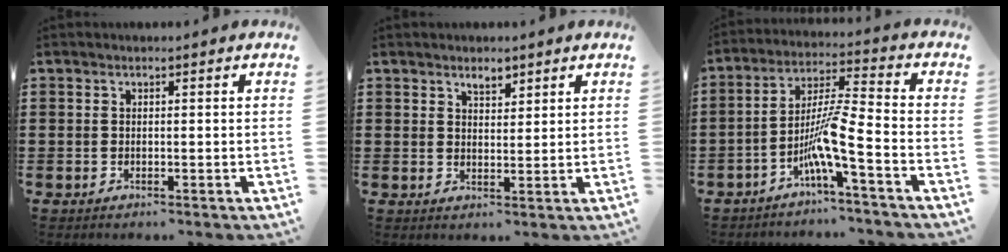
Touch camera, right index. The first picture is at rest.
{"total": 2.3, "force": [1.8, 1.0, 1.0], "torque": [-0.015, 0.000, 0.032]}
{"total": 7.9, "force": [-4.3, -0.2, 6.6], "torque": [-0.143, -0.016, -0.088]}